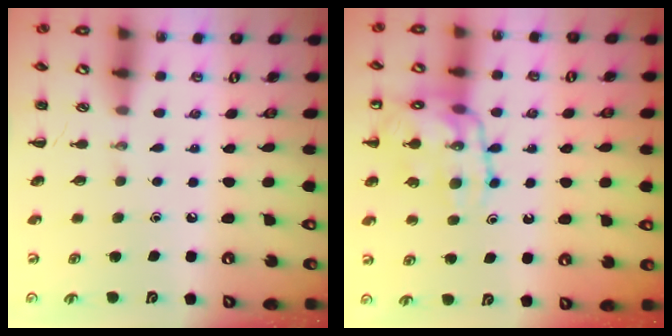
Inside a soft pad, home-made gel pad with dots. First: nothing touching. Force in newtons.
{"total": 14.5, "press": 14.3, "slide": 1.9}